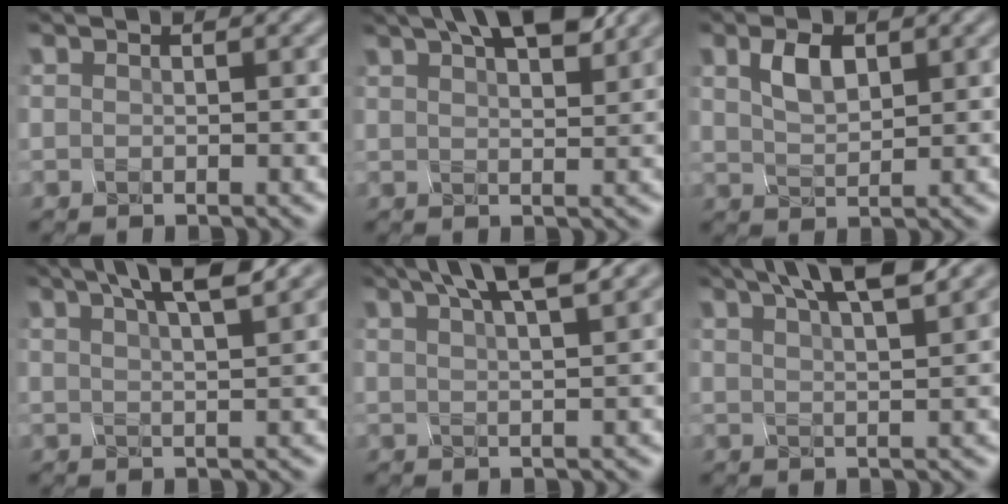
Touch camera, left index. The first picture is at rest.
{"total": 5.6, "force": [4.1, 1.1, 3.7], "torque": [-0.043, 0.020, 0.066]}
{"total": 0.9, "force": [0.8, 0.4, 0.4], "torque": [-0.032, 0.001, 0.037]}
{"total": 5.1, "force": [3.8, 0.5, 3.5], "torque": [-0.038, 0.021, 0.056]}
{"total": 5.0, "force": [3.8, 0.3, 3.2], "torque": [-0.039, 0.020, 0.063]}
{"total": 5.9, "force": [4.4, 0.7, 3.8], "torque": [-0.043, 0.022, 0.066]}